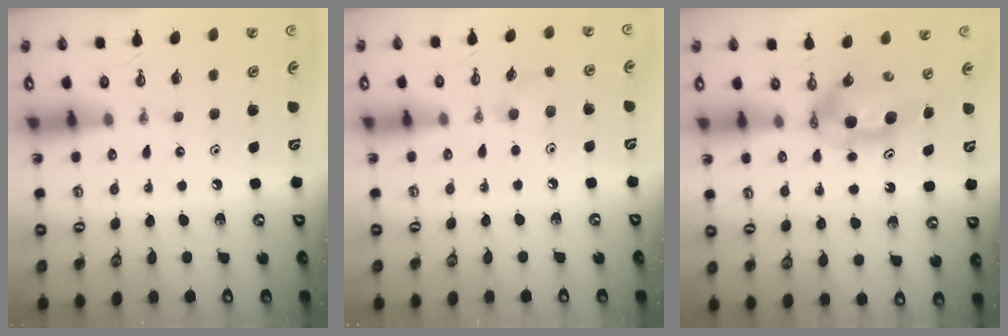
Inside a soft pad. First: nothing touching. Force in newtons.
{"total": 5.8, "press": 5.8, "slide": 0.7}
{"total": 5.1, "press": 5.1, "slide": 0.7}